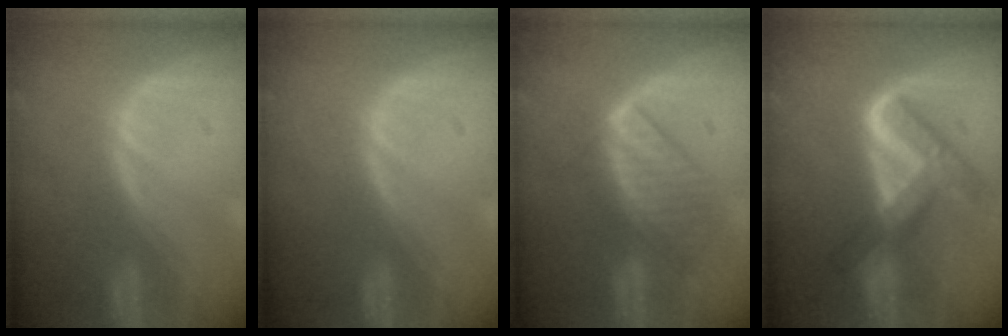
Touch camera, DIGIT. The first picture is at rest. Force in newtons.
{"total": 0.0}
{"total": 6.6, "press": 6.3, "slide": 1.9}
{"total": 8.0, "press": 8.0, "slide": 0.6}